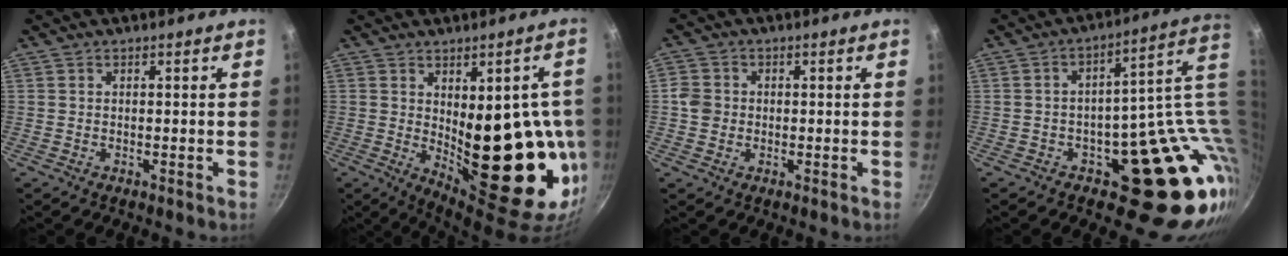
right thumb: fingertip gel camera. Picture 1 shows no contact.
{"total": 22.1, "force": [-1.3, 9.6, 19.8], "torque": [-0.212, -0.024, 0.009]}
{"total": 3.7, "force": [-0.3, 3.4, 1.4], "torque": [-0.015, 0.012, -0.012]}
{"total": 19.1, "force": [3.1, 12.7, 13.9], "torque": [-0.076, 0.010, 0.067]}